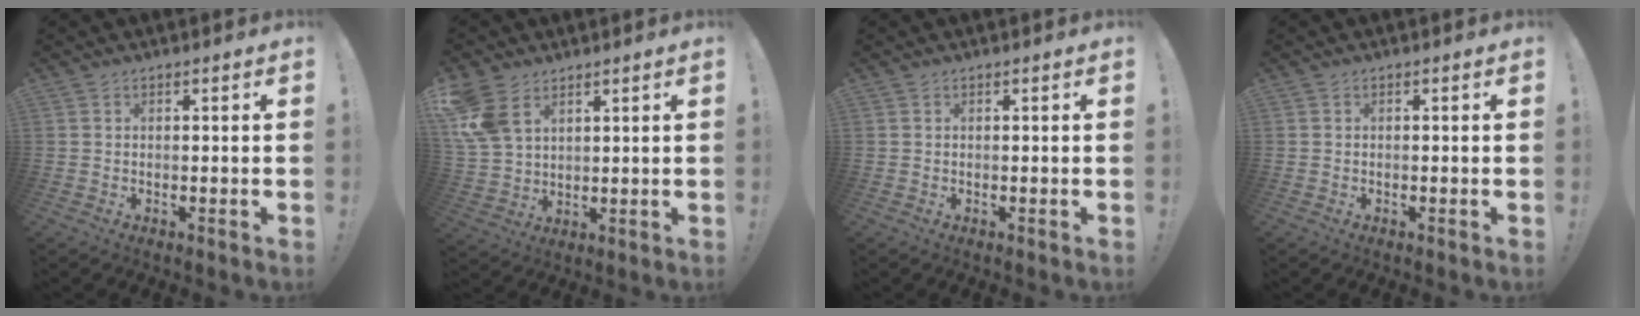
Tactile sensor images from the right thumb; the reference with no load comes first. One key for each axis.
{"total": 10.4, "fx": 5.3, "fy": 6.9, "fz": 5.8, "tx": -0.125, "ty": -0.012, "tz": 0.108}
{"total": 0.0}
{"total": 0.0}